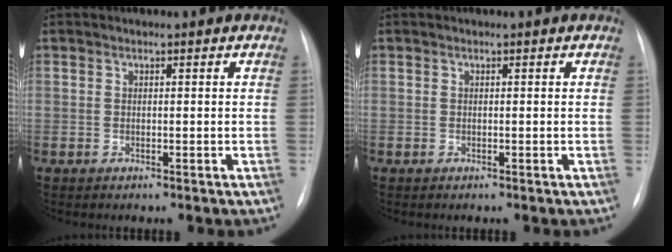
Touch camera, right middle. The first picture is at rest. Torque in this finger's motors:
{"motor_torque": [0.39, -0.32, 0.05, 0.00]}